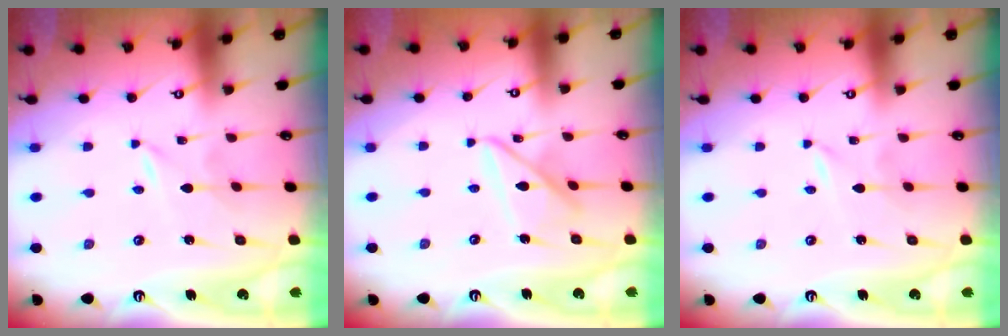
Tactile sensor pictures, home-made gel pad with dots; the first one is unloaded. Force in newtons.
{"total": 9.8, "press": 9.8, "slide": 0.7}
{"total": 0.0}